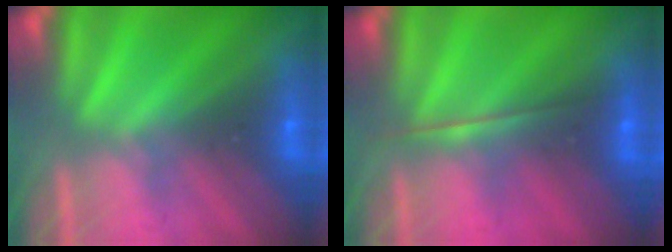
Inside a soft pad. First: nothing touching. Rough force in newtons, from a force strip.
{"total": 1.7}